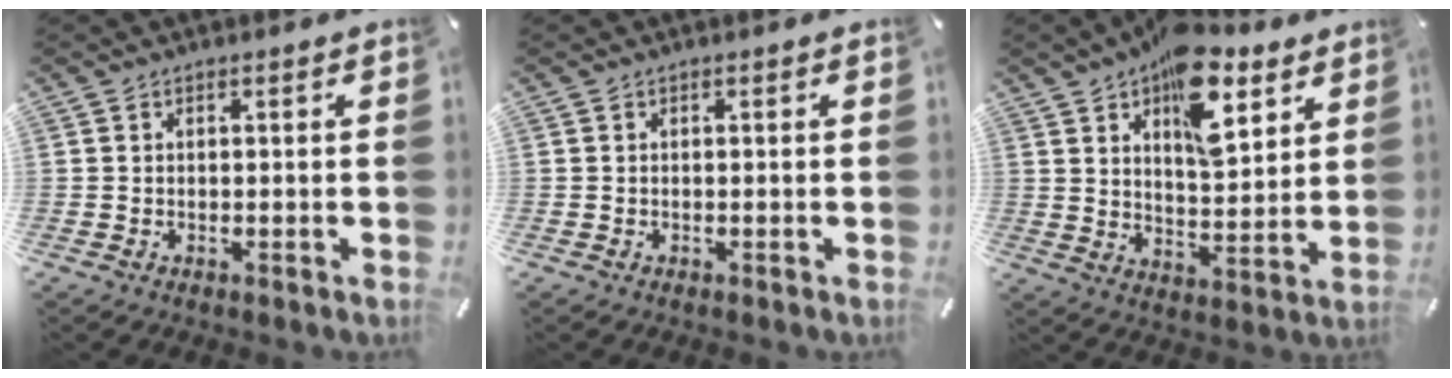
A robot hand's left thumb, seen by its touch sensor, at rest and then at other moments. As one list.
[{"total": 0.0}, {"total": 16.0, "force": [9.2, 8.0, 10.4], "torque": [-0.143, -0.047, 0.156]}]